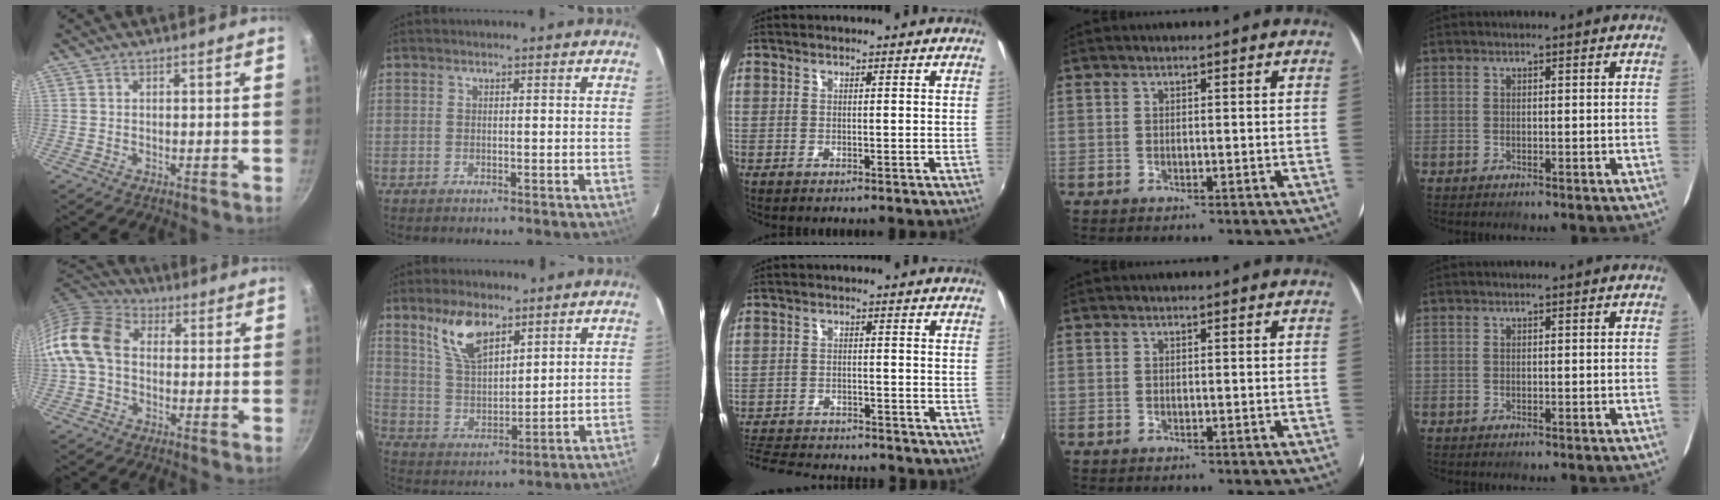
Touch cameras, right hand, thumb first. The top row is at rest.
{"thumb": {"total": 12.7, "force": [0.1, 9.5, 8.5], "torque": [-0.143, 0.029, -0.019]}, "index": {"total": 9.8, "force": [6.3, 4.2, 6.2], "torque": [-0.117, 0.009, 0.131]}, "middle": {"total": 14.5, "force": [-12.9, 3.9, 5.4], "torque": [-0.129, -0.013, -0.196]}}